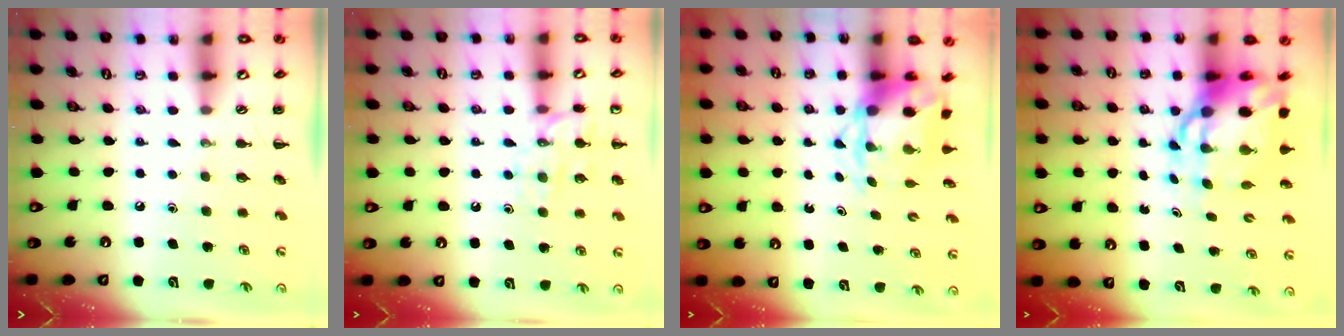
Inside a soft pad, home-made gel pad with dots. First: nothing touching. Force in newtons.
{"total": 12.0, "press": 11.9, "slide": 0.8}
{"total": 5.4, "press": 5.4, "slide": 0.7}
{"total": 10.2, "press": 9.9, "slide": 2.6}